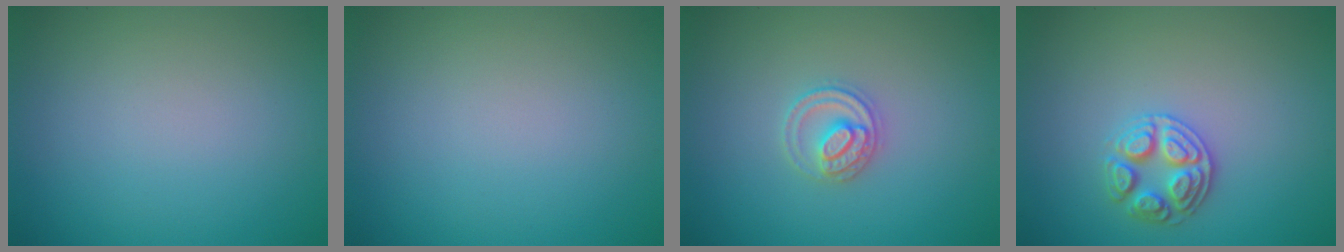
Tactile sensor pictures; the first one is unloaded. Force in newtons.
{"total": 0.0}
{"total": 2.5, "press": 2.4, "slide": 0.3}
{"total": 2.8, "press": 2.7, "slide": 0.6}